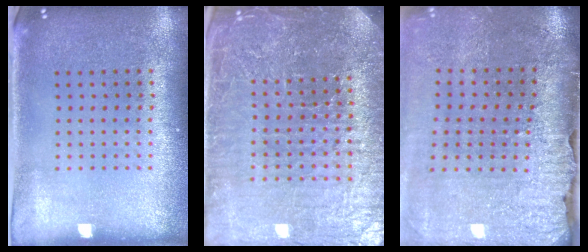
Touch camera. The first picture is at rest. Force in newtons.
{"total": 6.0, "press": 5.3, "slide": 2.8}
{"total": 4.0, "press": 3.4, "slide": 2.1}